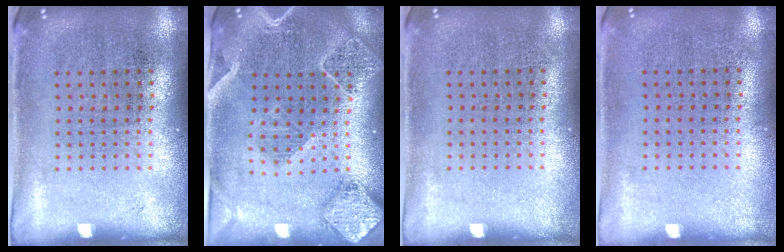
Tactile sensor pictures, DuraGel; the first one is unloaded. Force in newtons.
{"total": 2.4, "press": 2.1, "slide": 1.0}
{"total": 0.0}
{"total": 0.0}